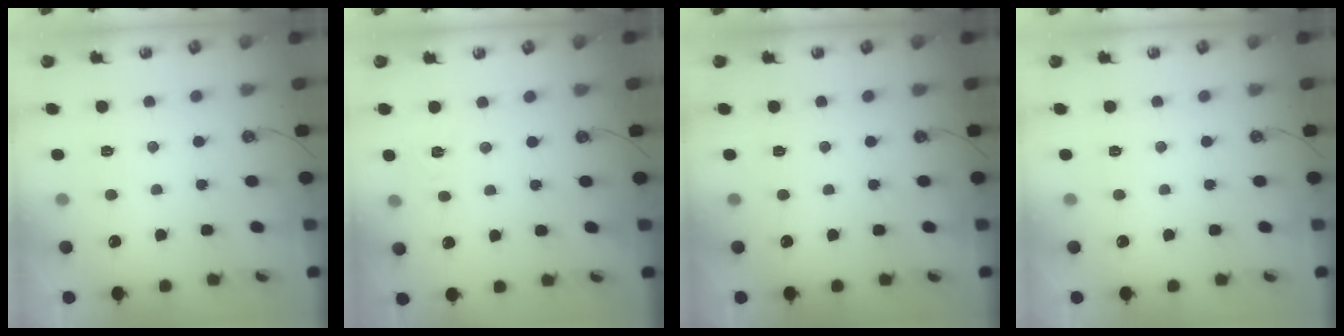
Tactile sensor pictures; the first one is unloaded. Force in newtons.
{"total": 2.9, "press": 2.9, "slide": 0.4}
{"total": 0.0}
{"total": 0.0}